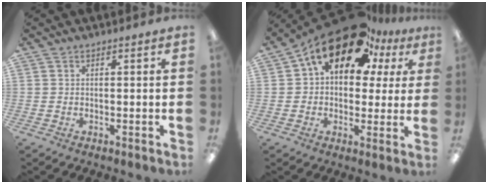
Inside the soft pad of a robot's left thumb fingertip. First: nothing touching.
{"total": 18.3, "force": [11.0, 9.9, 10.8], "torque": [-0.202, -0.051, 0.193]}